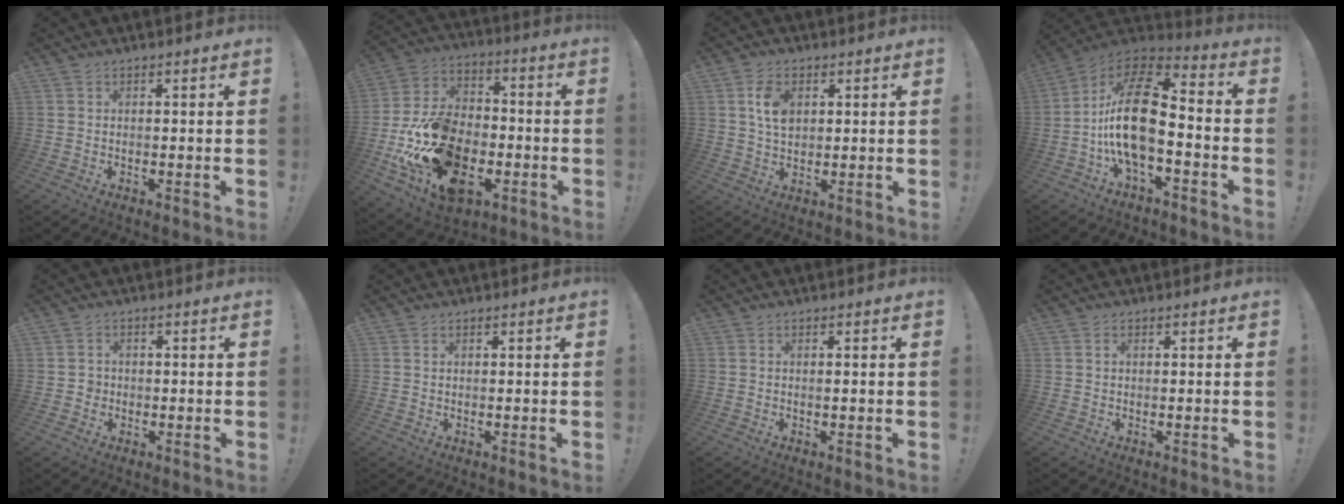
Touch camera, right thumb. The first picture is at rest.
{"total": 23.6, "force": [-8.0, 15.0, 16.5], "torque": [-0.312, 0.045, -0.125]}
{"total": 7.3, "force": [2.2, 4.8, 5.1], "torque": [-0.077, 0.000, 0.040]}
{"total": 21.1, "force": [-2.9, 10.3, 18.1], "torque": [-0.360, 0.030, -0.048]}
{"total": 2.4, "force": [-0.7, 2.2, 0.7], "torque": [-0.008, 0.003, -0.015]}
{"total": 0.0}
{"total": 0.6, "force": [0.1, -0.2, 0.5], "torque": [-0.002, -0.005, 0.000]}
{"total": 0.6, "force": [0.2, 0.4, 0.5], "torque": [-0.014, 0.004, 0.004]}